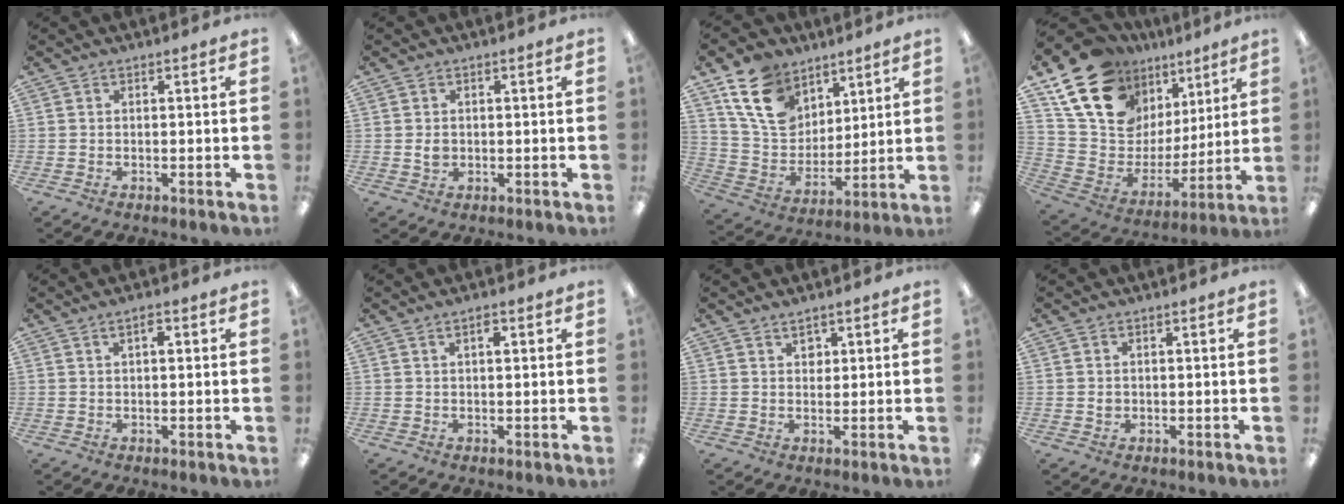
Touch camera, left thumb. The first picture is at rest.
{"total": 2.3, "force": [0.1, 1.7, 1.5], "torque": [-0.021, 0.001, -0.001]}
{"total": 16.5, "force": [9.5, 11.5, 6.9], "torque": [-0.135, -0.041, 0.188]}
{"total": 19.9, "force": [13.1, 12.6, 8.0], "torque": [-0.168, -0.077, 0.255]}
{"total": 2.3, "force": [1.1, 1.0, 1.8], "torque": [-0.021, -0.001, 0.014]}
{"total": 2.0, "force": [1.1, 0.7, 1.5], "torque": [-0.023, 0.000, 0.016]}
{"total": 2.6, "force": [1.7, 1.7, 1.0], "torque": [-0.006, -0.004, 0.029]}
{"total": 1.1, "force": [0.1, 1.0, 0.5], "torque": [-0.009, 0.006, 0.001]}